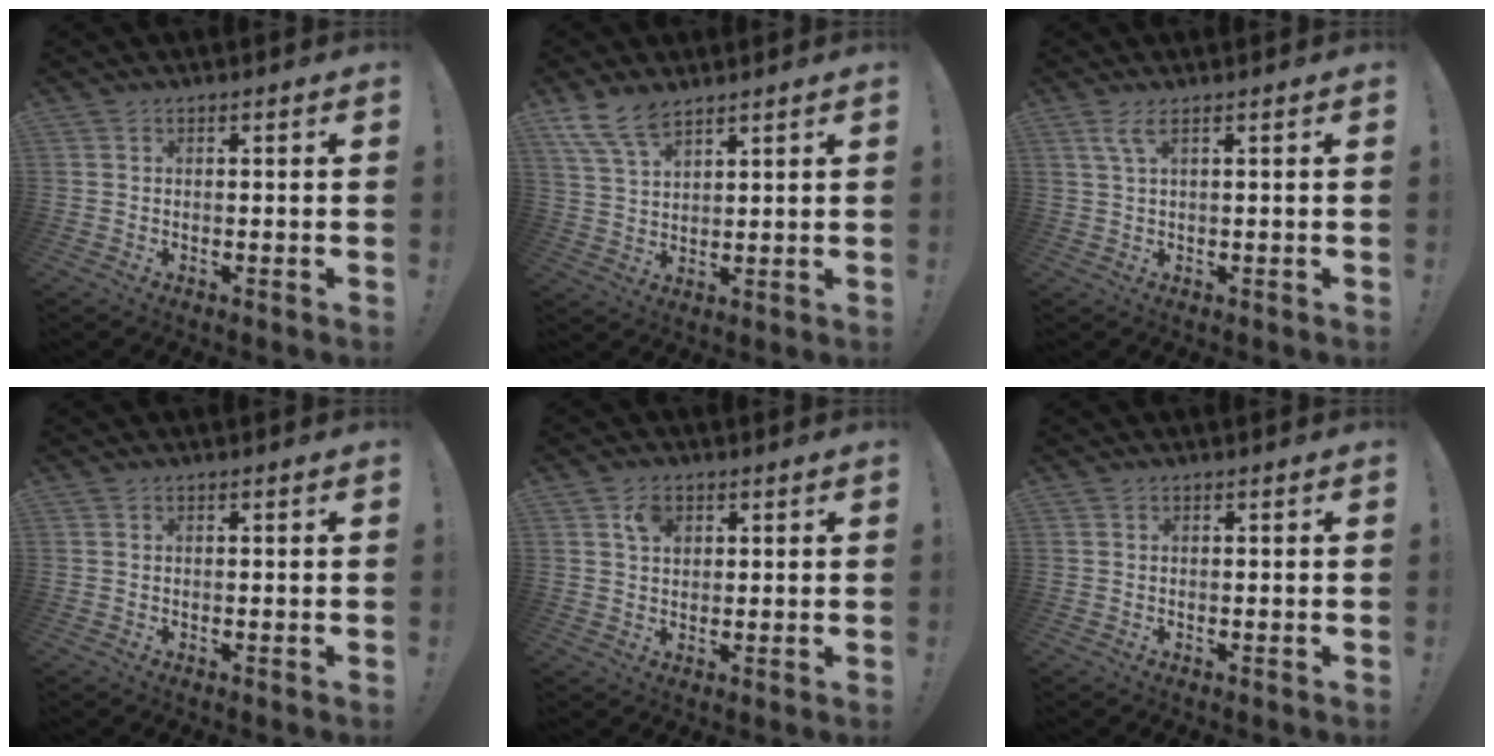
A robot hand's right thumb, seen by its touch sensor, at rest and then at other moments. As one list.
[{"total": 8.4, "force": [6.5, 3.5, 4.2], "torque": [-0.088, -0.026, 0.126]}, {"total": 3.5, "force": [1.7, 0.6, 3.0], "torque": [-0.061, -0.001, 0.030]}, {"total": 0.0}, {"total": 4.8, "force": [2.2, 3.4, 2.6], "torque": [-0.041, -0.001, 0.040]}, {"total": 0.0}]